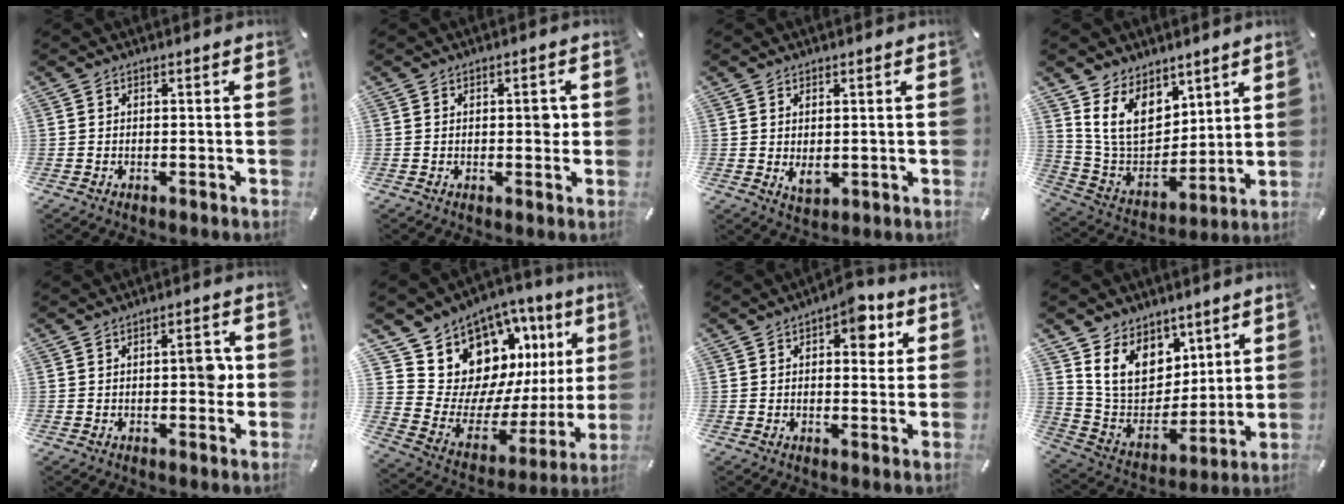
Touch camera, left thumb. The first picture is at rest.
{"total": 3.3, "force": [0.5, 1.8, 2.8], "torque": [-0.023, -0.006, -0.001]}
{"total": 3.4, "force": [0.3, 2.1, 2.7], "torque": [-0.056, -0.007, 0.002]}
{"total": 13.4, "force": [7.5, 9.6, 5.5], "torque": [-0.123, -0.052, 0.149]}
{"total": 5.9, "force": [0.3, 2.7, 5.3], "torque": [-0.064, -0.002, -0.001]}
{"total": 14.0, "force": [8.7, 10.1, 4.3], "torque": [-0.057, -0.105, 0.170]}
{"total": 8.0, "force": [2.9, 4.6, 5.9], "torque": [-0.057, -0.011, 0.040]}
{"total": 13.9, "force": [6.9, 11.0, 4.8], "torque": [-0.096, -0.043, 0.146]}